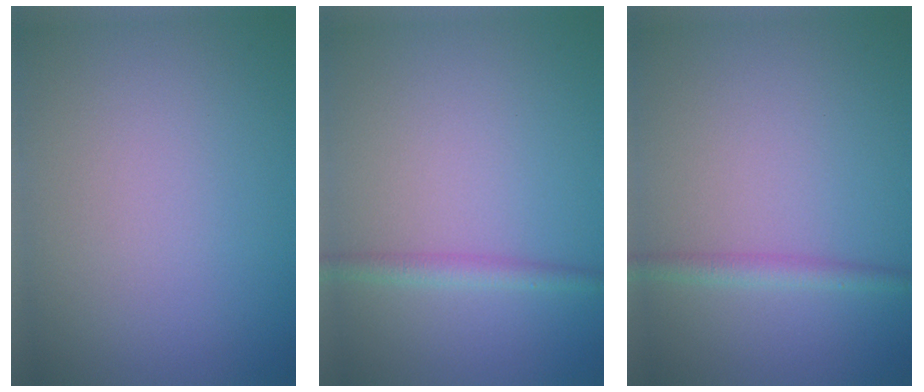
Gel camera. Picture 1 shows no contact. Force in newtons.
{"total": 1.7, "press": 1.7, "slide": 0.0}
{"total": 1.7, "press": 1.7, "slide": 0.0}